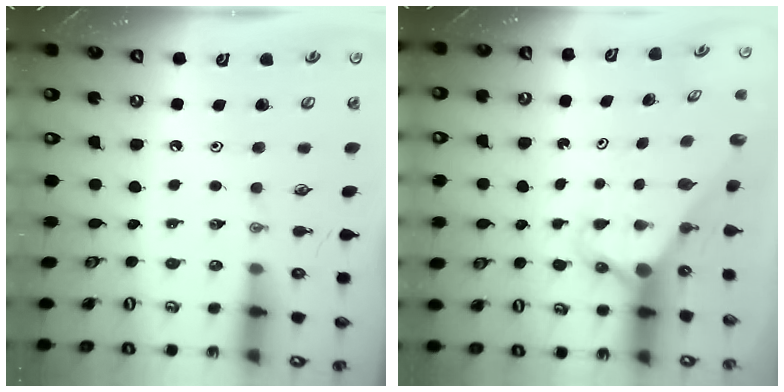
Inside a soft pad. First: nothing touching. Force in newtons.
{"total": 3.1, "press": 3.1, "slide": 0.2}